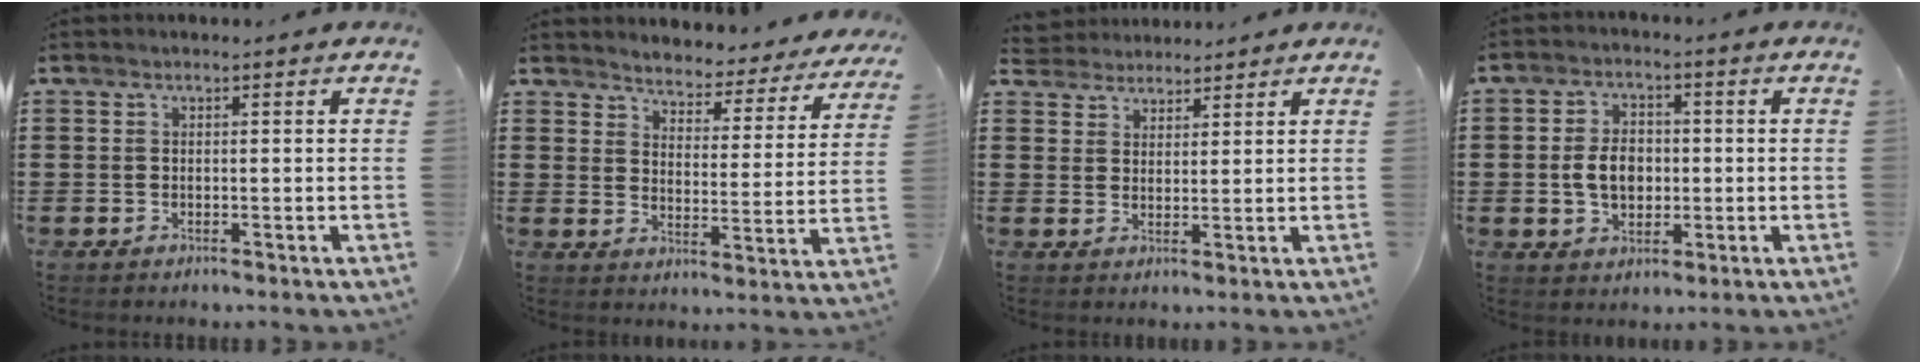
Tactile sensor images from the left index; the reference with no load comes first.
{"total": 3.5, "force": [3.5, 0.1, -0.3], "torque": [-0.012, -0.042, 0.052]}
{"total": 3.2, "force": [2.9, 1.3, -0.4], "torque": [-0.008, -0.004, 0.054]}
{"total": 5.8, "force": [-0.4, 3.9, 4.2], "torque": [-0.075, 0.002, -0.014]}